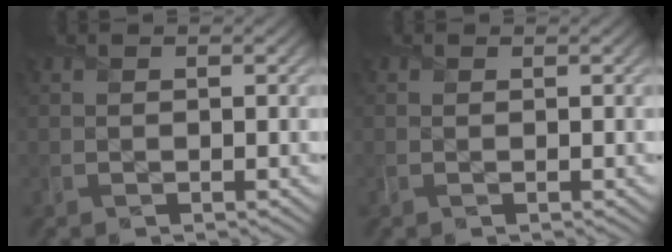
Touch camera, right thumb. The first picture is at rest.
{"total": 0.0}